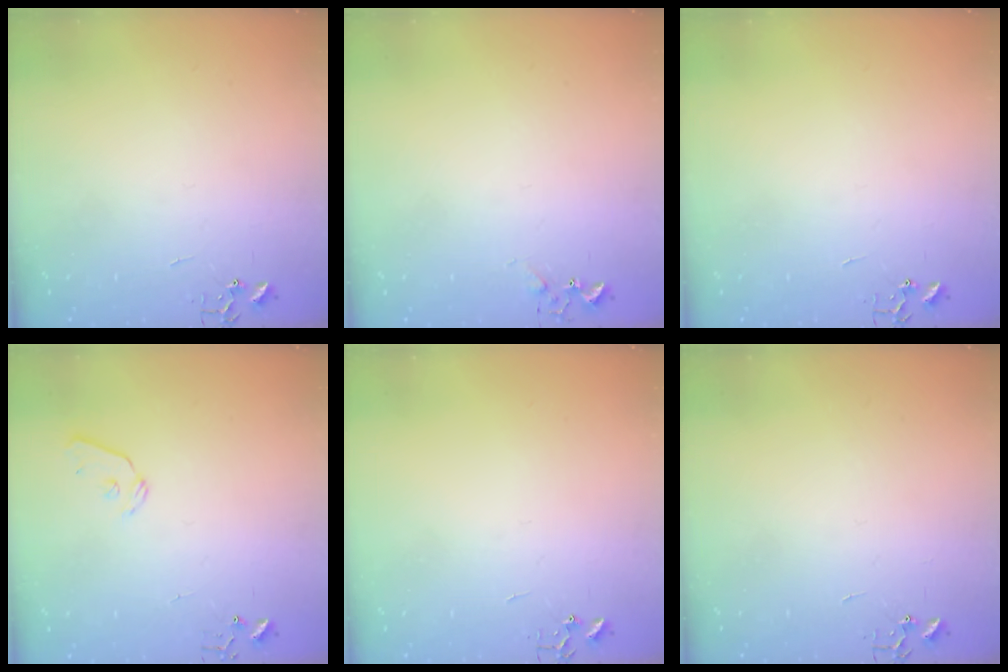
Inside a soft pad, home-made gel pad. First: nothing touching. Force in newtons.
{"total": 5.2, "press": 5.2, "slide": 0.6}
{"total": 0.0}
{"total": 8.7, "press": 8.7, "slide": 0.9}
{"total": 0.0}
{"total": 0.0}